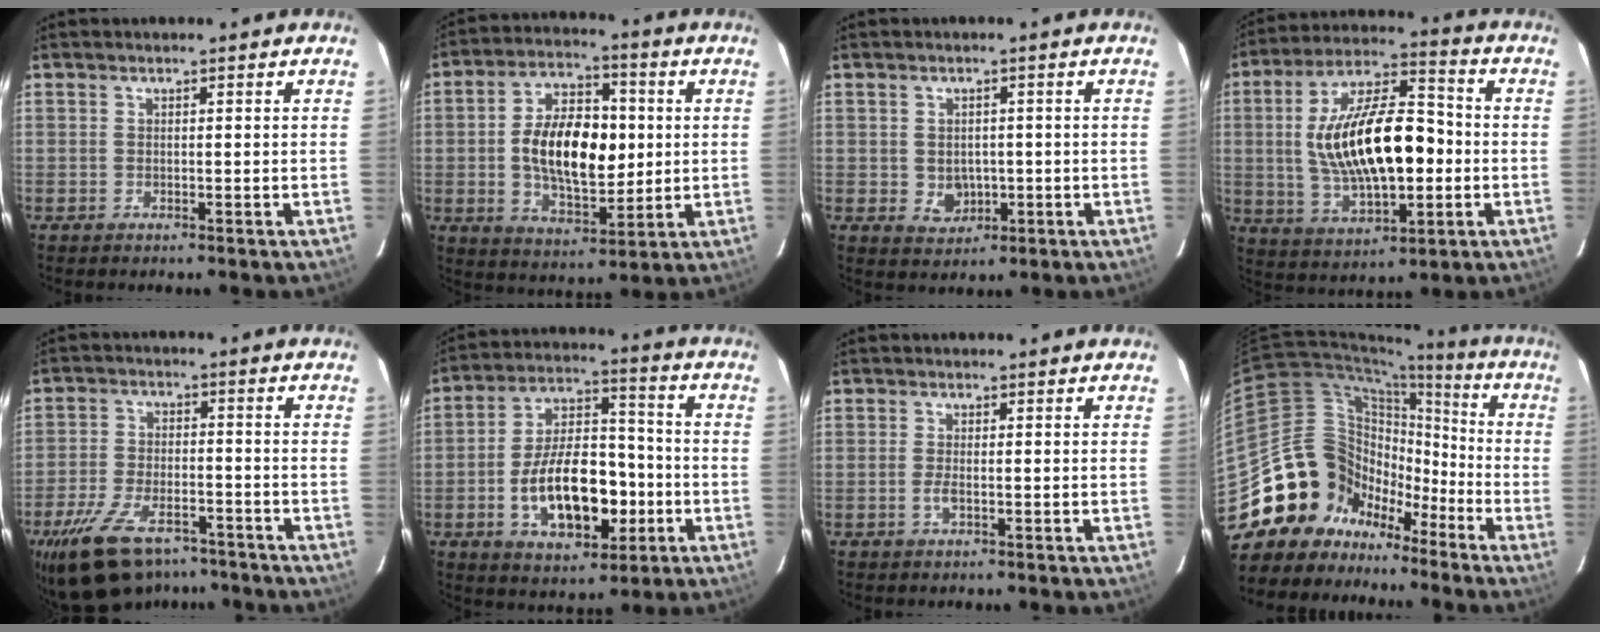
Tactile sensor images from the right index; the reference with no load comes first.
{"total": 15.6, "force": [0.4, 8.6, 13.0], "torque": [-0.231, 0.014, 0.015]}
{"total": 4.3, "force": [-0.5, 3.8, 2.0], "torque": [-0.038, 0.003, 0.005]}
{"total": 20.3, "force": [-0.8, 9.1, 18.2], "torque": [-0.336, 0.011, -0.003]}
{"total": 16.2, "force": [-11.6, 7.7, 8.2], "torque": [-0.185, -0.024, -0.189]}
{"total": 16.7, "force": [-4.6, 9.0, 13.3], "torque": [-0.250, 0.016, -0.062]}
{"total": 1.9, "force": [-0.6, 0.5, 1.7], "torque": [-0.037, -0.002, -0.011]}
{"total": 19.8, "force": [-12.1, 14.5, 6.1], "torque": [-0.136, 0.057, -0.203]}